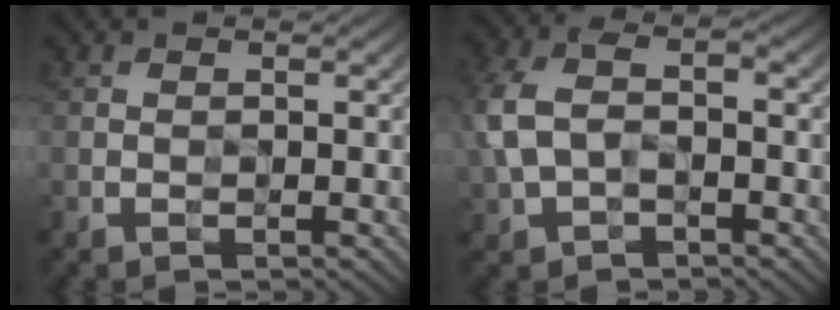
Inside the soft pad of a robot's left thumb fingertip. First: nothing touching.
{"total": 6.9, "force": [-0.7, 4.7, 5.0], "torque": [-0.132, 0.007, -0.022]}